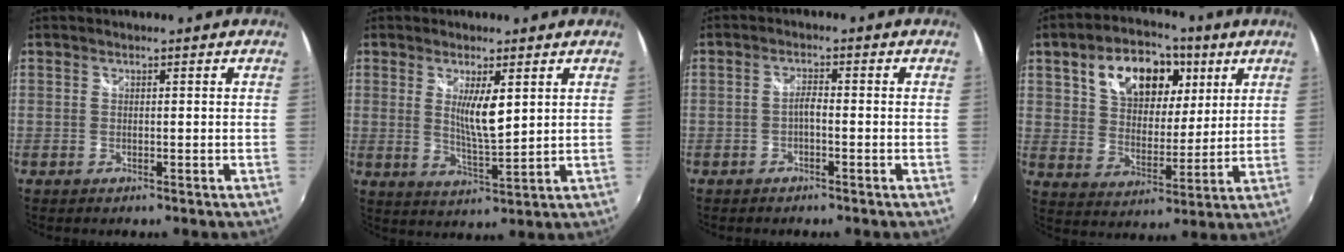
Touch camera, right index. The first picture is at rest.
{"total": 6.7, "force": [2.0, 1.6, 6.2], "torque": [-0.106, -0.012, 0.039]}
{"total": 1.9, "force": [-1.0, 0.5, 1.5], "torque": [-0.034, 0.006, -0.021]}
{"total": 16.3, "force": [7.1, 10.1, 10.7], "torque": [-0.195, 0.035, 0.120]}